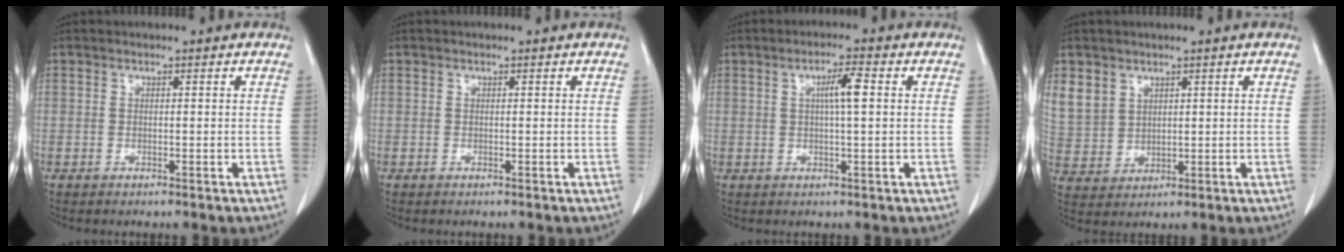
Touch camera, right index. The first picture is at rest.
{"total": 0.0}
{"total": 4.1, "force": [0.9, 0.1, 4.0], "torque": [-0.069, 0.003, 0.012]}
{"total": 9.3, "force": [4.7, 7.6, 2.6], "torque": [-0.081, 0.013, 0.115]}